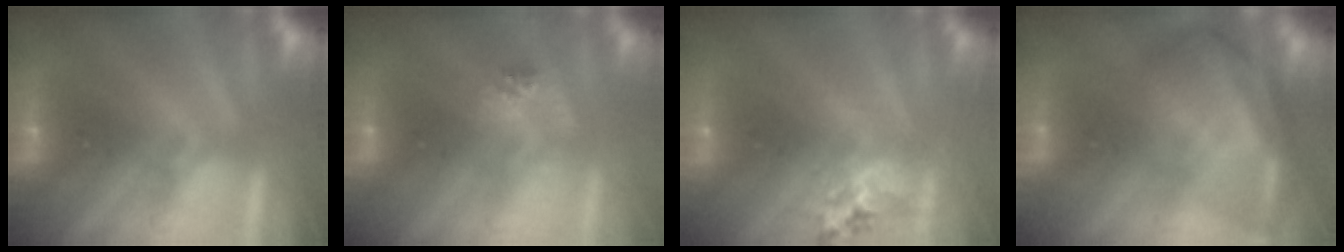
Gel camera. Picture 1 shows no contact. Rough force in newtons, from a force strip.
{"total": 2.3}
{"total": 2.7}
{"total": 8.4}